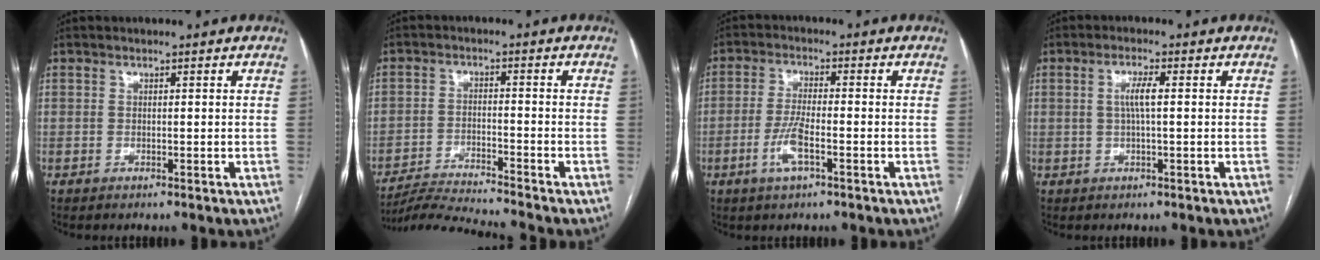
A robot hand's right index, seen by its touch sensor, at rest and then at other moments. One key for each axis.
{"total": 9.2, "fx": -8.6, "fy": -2.3, "fz": 2.0, "tx": -0.026, "ty": -0.012, "tz": -0.155}
{"total": 5.6, "fx": -2.2, "fy": 1.0, "fz": 5.0, "tx": -0.107, "ty": -0.005, "tz": -0.043}
{"total": 3.4, "fx": 0.4, "fy": 0.3, "fz": 3.3, "tx": -0.066, "ty": 0.002, "tz": 0.007}